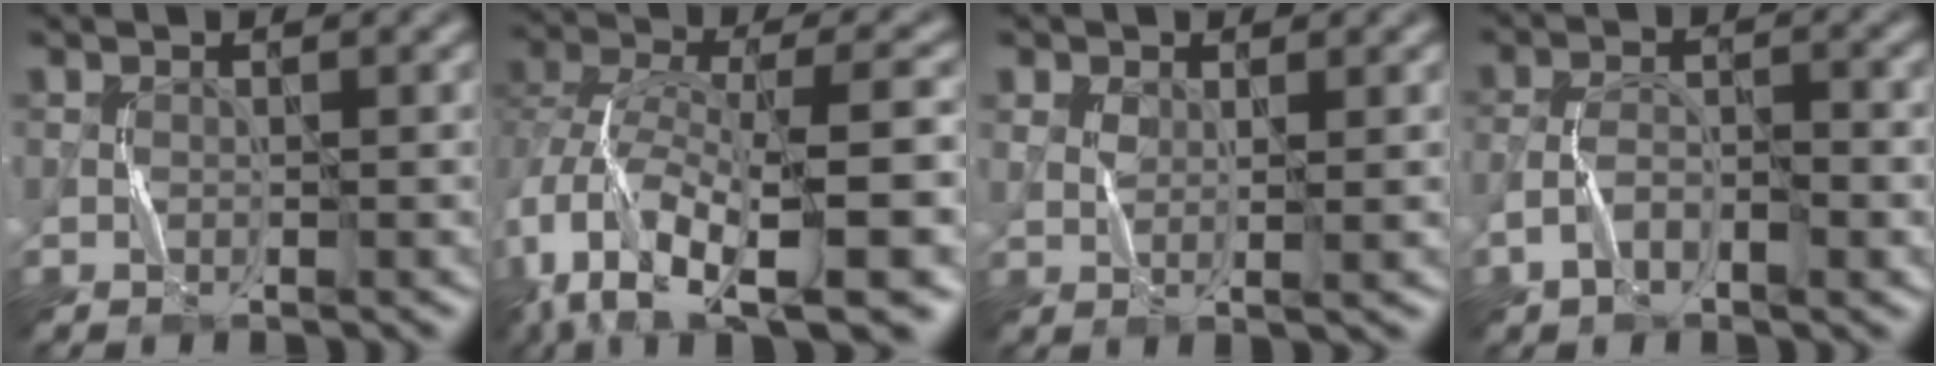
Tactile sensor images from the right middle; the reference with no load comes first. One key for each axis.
{"total": 13.1, "fx": -6.2, "fy": 5.8, "fz": 10.0, "tx": -0.199, "ty": -0.004, "tz": -0.086}
{"total": 1.7, "fx": 0.6, "fy": 0.8, "fz": 1.3, "tx": -0.028, "ty": -0.001, "tz": 0.013}
{"total": 4.0, "fx": -1.9, "fy": 1.7, "fz": 3.1, "tx": -0.058, "ty": 0.007, "tz": -0.039}